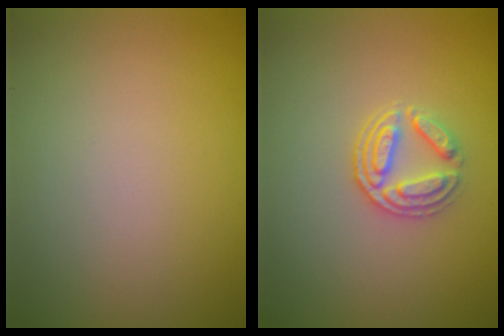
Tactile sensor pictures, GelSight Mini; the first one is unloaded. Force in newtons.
{"total": 2.9, "press": 2.5, "slide": 1.6}